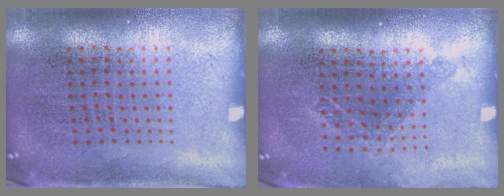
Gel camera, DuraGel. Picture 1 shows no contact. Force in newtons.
{"total": 1.2, "press": 0.9, "slide": 0.7}